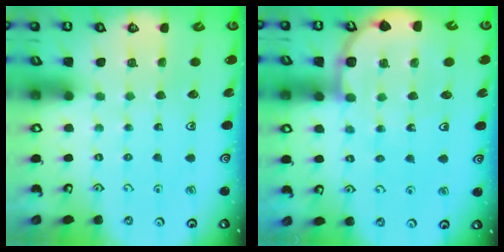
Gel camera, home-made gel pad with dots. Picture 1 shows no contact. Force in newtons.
{"total": 8.0, "press": 7.4, "slide": 2.9}